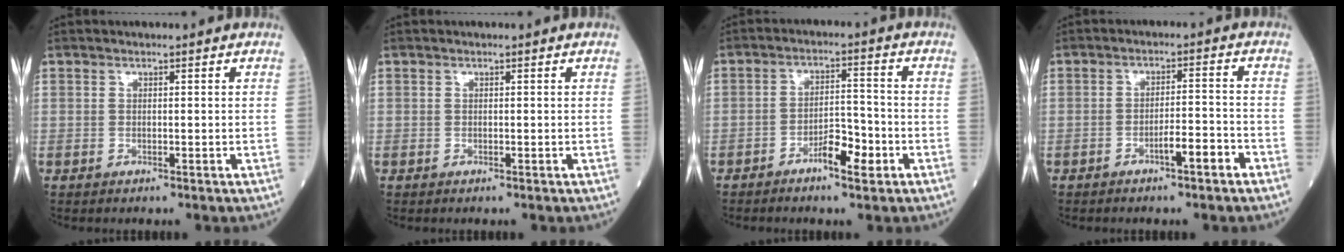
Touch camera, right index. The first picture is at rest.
{"total": 0.0}
{"total": 5.3, "force": [-2.9, 1.5, 4.1], "torque": [-0.065, 0.008, -0.049]}
{"total": 4.2, "force": [-2.5, 0.4, 3.3], "torque": [-0.043, 0.004, -0.043]}